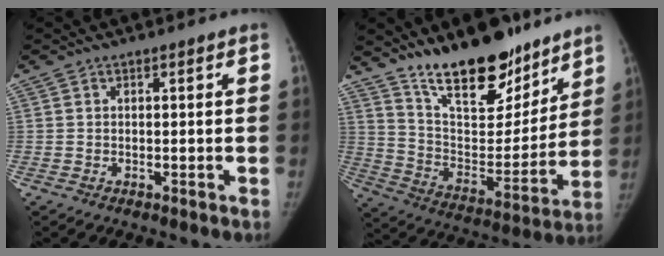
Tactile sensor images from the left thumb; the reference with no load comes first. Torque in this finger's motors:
{"motor_torque": [0.20, 0.18, 1.52, -1.25, 0.07]}